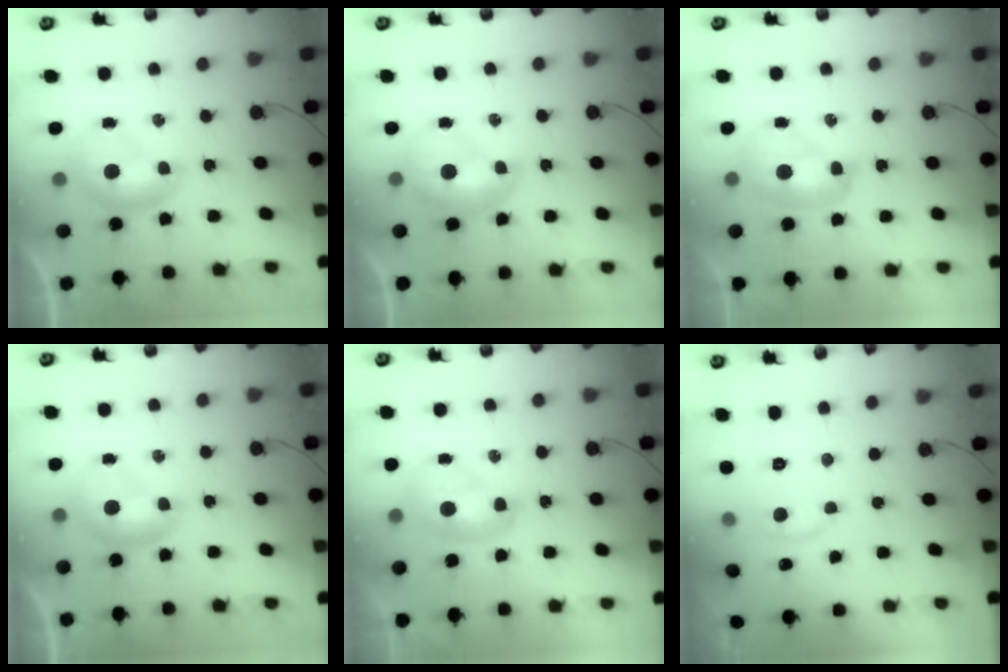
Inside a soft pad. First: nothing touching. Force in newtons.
{"total": 1.8, "press": 1.8, "slide": 0.2}
{"total": 2.4, "press": 2.4, "slide": 0.3}
{"total": 0.0}
{"total": 2.0, "press": 2.0, "slide": 0.2}
{"total": 0.7, "press": 0.1, "slide": 0.7}